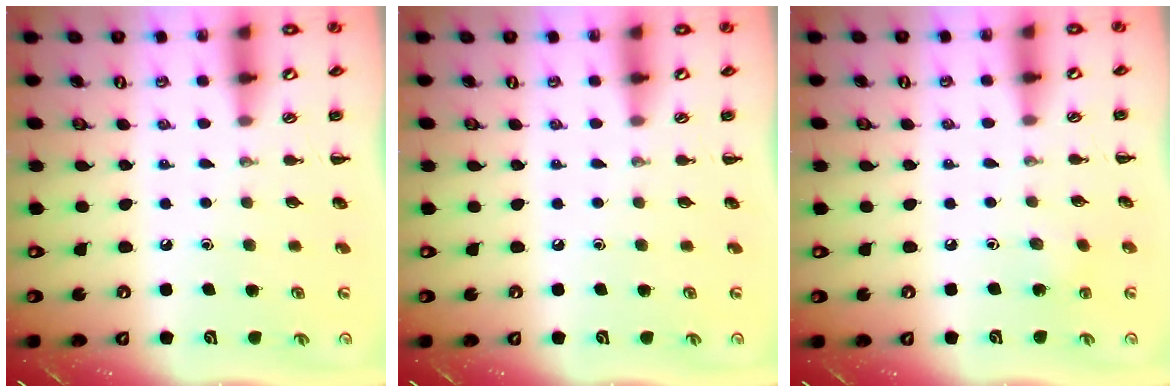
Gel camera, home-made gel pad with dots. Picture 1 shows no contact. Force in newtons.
{"total": 0.0}
{"total": 5.8, "press": 5.6, "slide": 1.6}